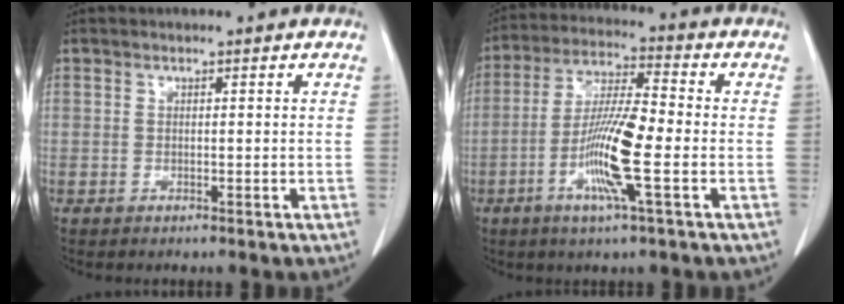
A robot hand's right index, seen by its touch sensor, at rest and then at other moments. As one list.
[{"total": 11.5, "force": [-3.2, 0.4, 11.1], "torque": [-0.218, -0.008, -0.069]}]